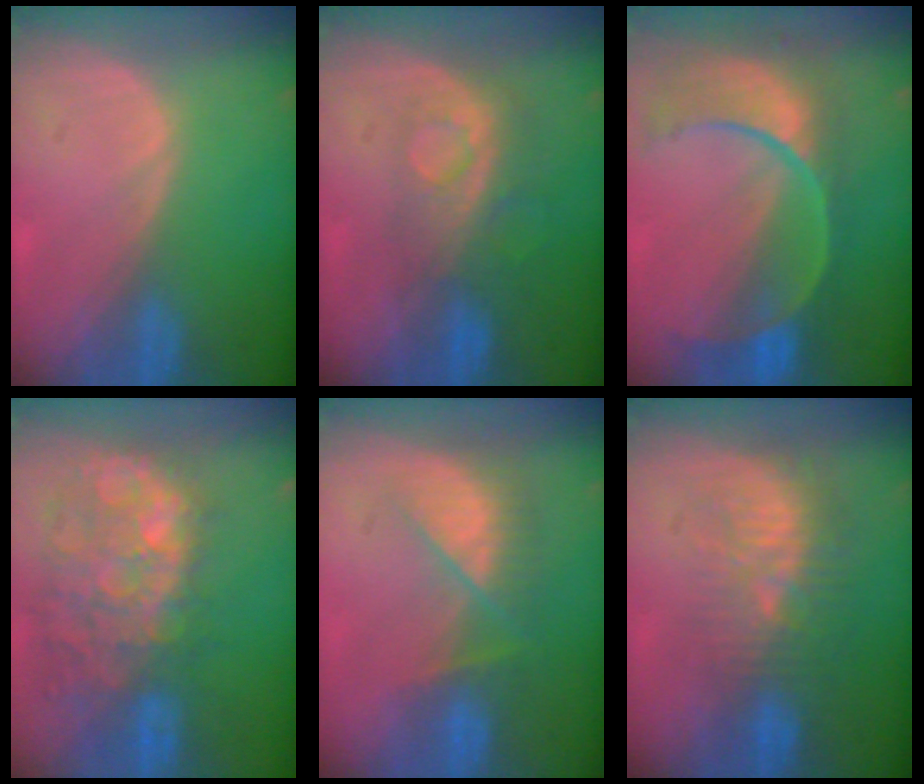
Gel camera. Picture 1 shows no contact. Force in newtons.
{"total": 8.3, "press": 7.1, "slide": 4.3}
{"total": 11.2, "press": 9.4, "slide": 6.1}
{"total": 12.4, "press": 11.3, "slide": 5.1}
{"total": 7.7, "press": 7.0, "slide": 3.3}
{"total": 9.6, "press": 8.9, "slide": 3.5}